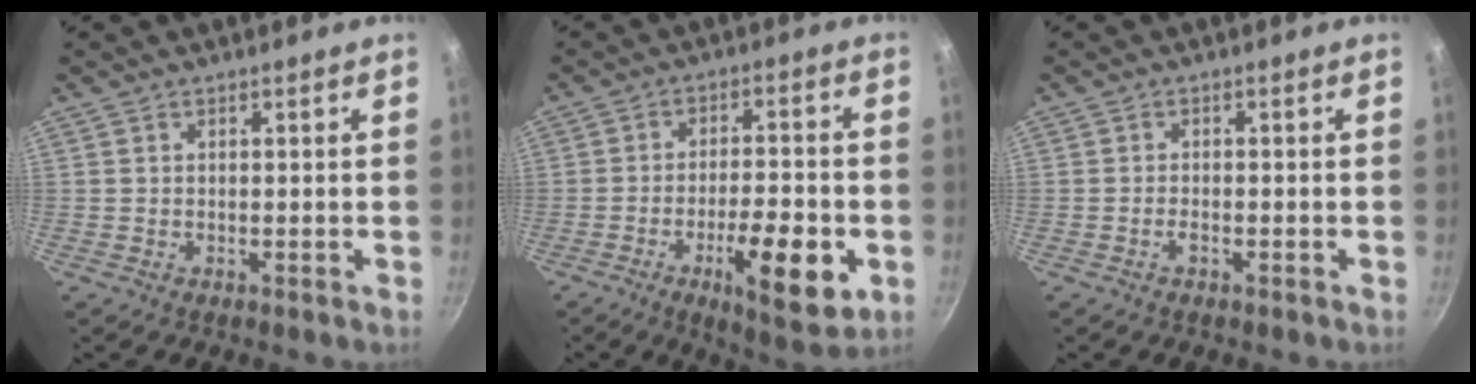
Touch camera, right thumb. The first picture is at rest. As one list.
[{"total": 13.9, "force": [-4.8, 4.5, 12.3], "torque": [-0.170, 0.012, -0.069]}, {"total": 1.4, "force": [-0.7, 0.5, 1.0], "torque": [-0.025, 0.008, -0.017]}]